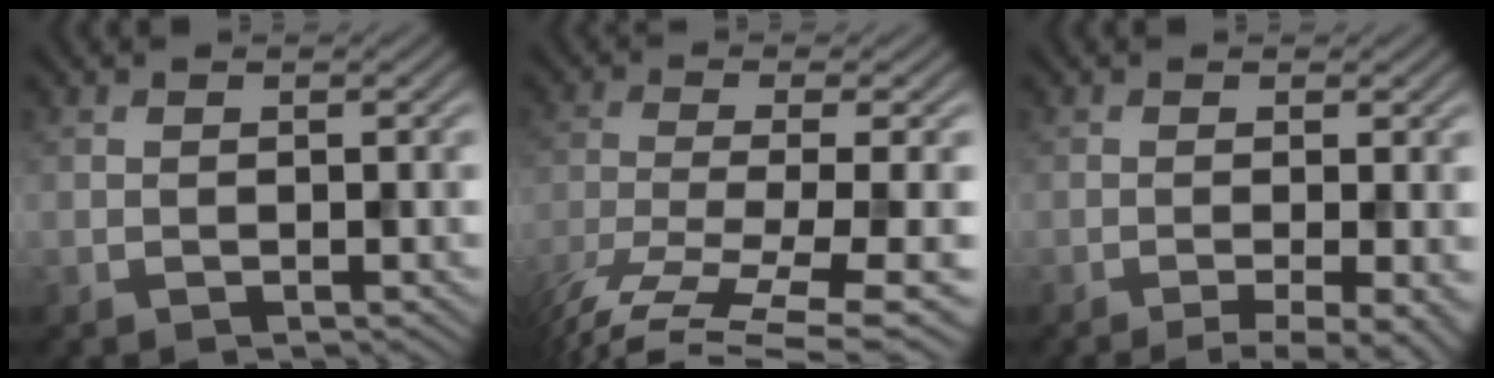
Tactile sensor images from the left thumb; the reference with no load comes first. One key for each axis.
{"total": 10.5, "fx": -6.4, "fy": 2.4, "fz": 8.0, "tx": -0.166, "ty": -0.021, "tz": -0.102}
{"total": 5.0, "fx": -2.1, "fy": 1.0, "fz": 4.4, "tx": -0.058, "ty": -0.002, "tz": -0.033}